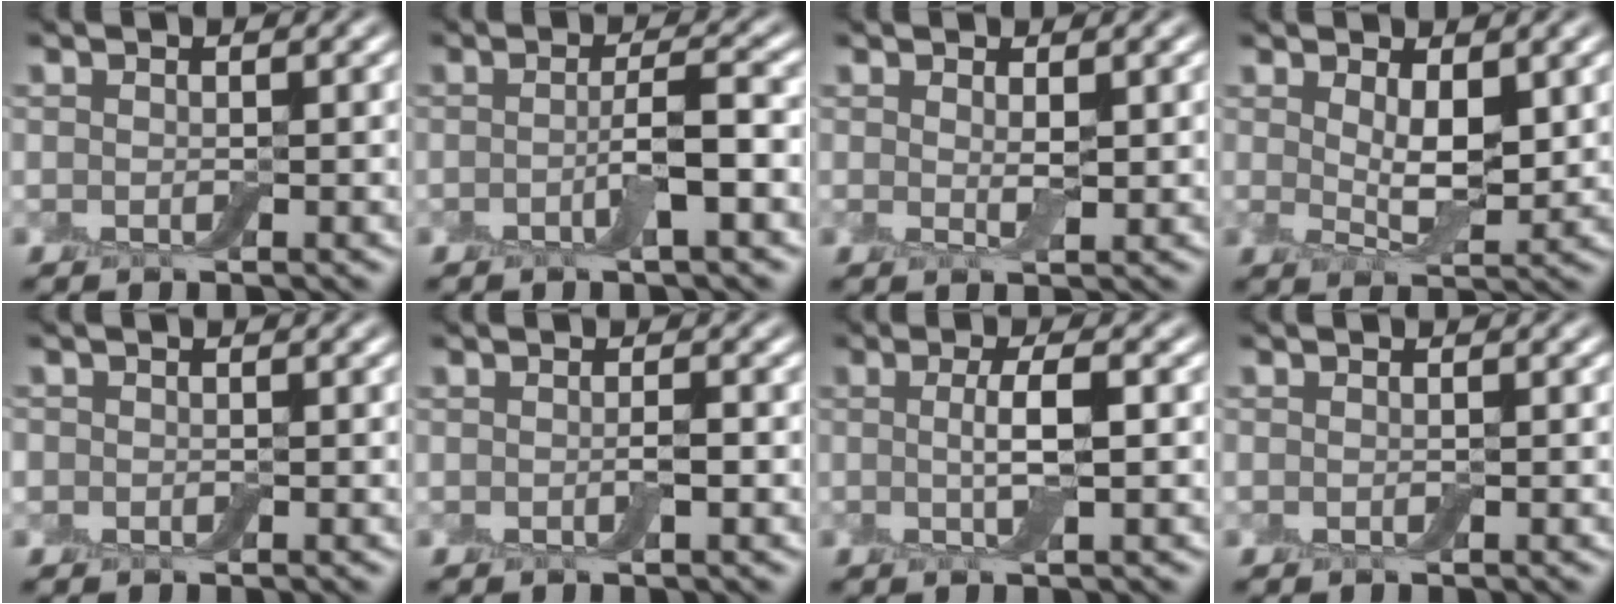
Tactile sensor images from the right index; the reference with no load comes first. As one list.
[{"total": 2.9, "force": [-0.7, 0.4, 2.8], "torque": [-0.050, 0.004, -0.017]}, {"total": 1.3, "force": [0.5, 0.2, 1.2], "torque": [-0.023, -0.007, 0.009]}, {"total": 3.4, "force": [1.1, 1.2, 3.0], "torque": [-0.057, -0.012, 0.023]}, {"total": 0.7, "force": [-0.1, 0.7, 0.1], "torque": [0.004, -0.004, -0.004]}, {"total": 1.0, "force": [-0.2, 0.1, 0.9], "torque": [-0.016, 0.001, -0.003]}, {"total": 3.1, "force": [0.0, 0.6, 3.0], "torque": [-0.059, -0.002, -0.001]}, {"total": 0.0}]